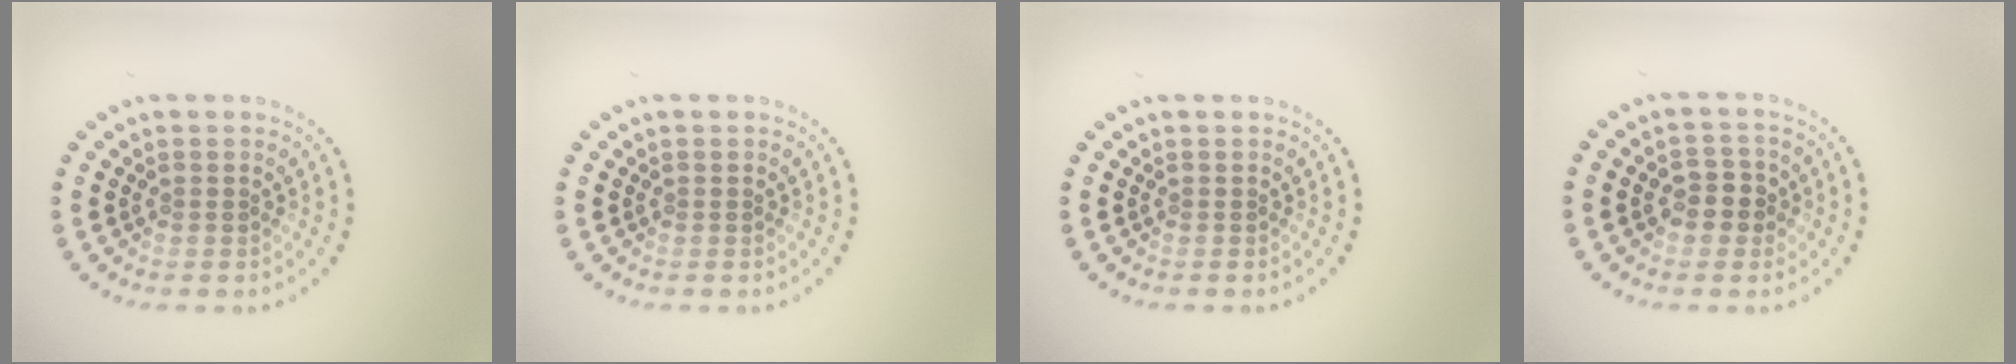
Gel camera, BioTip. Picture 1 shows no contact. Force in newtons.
{"total": 0.0}
{"total": 0.0}
{"total": 2.4, "press": 2.4, "slide": 0.3}